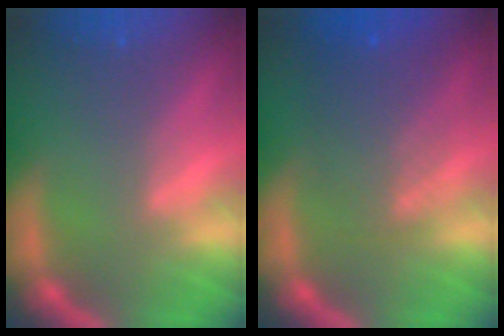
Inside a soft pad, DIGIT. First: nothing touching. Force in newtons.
{"total": 5.1}